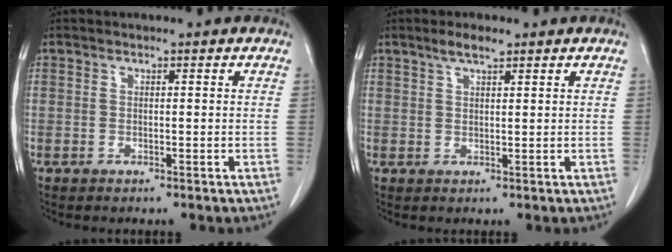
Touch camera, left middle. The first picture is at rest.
{"total": 2.7, "force": [2.0, 0.6, 1.8], "torque": [-0.038, 0.006, 0.037]}